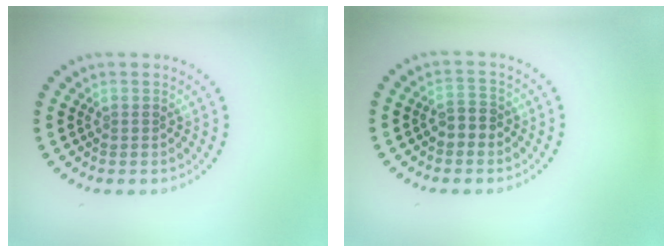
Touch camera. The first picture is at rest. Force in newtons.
{"total": 1.8, "press": 1.7, "slide": 0.5}